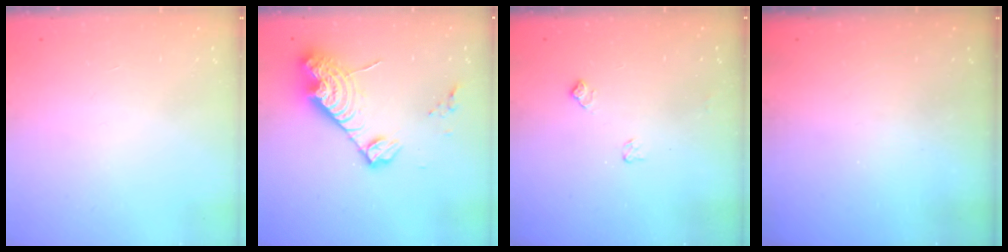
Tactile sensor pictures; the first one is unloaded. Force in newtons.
{"total": 14.5, "press": 14.5, "slide": 1.1}
{"total": 4.9, "press": 4.8, "slide": 0.7}
{"total": 0.0}